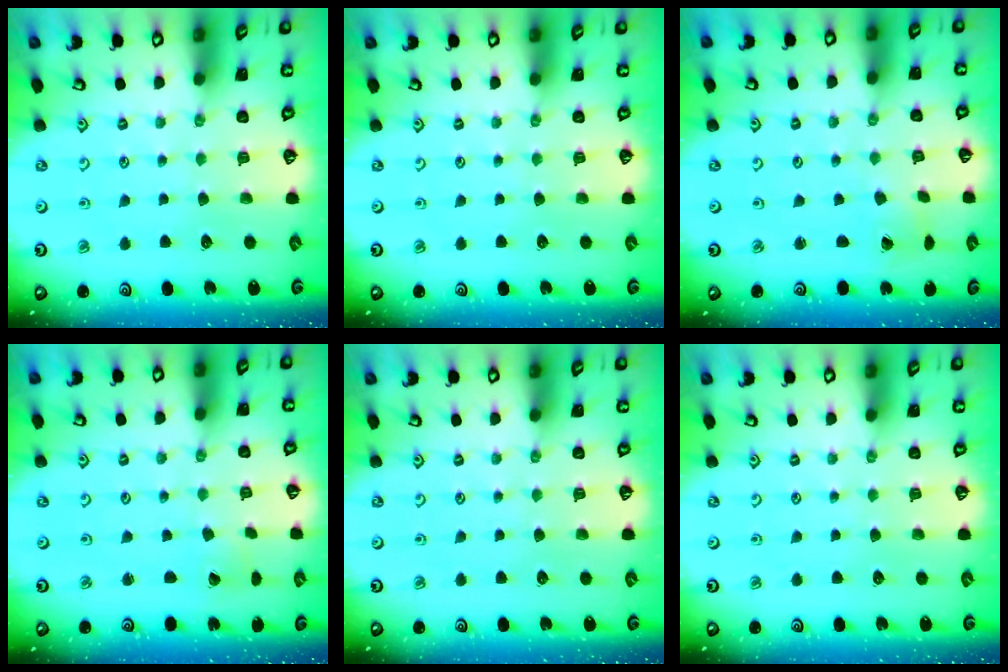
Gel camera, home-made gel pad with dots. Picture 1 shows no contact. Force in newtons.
{"total": 0.0}
{"total": 1.2, "press": 1.2, "slide": 0.1}
{"total": 1.3, "press": 1.3, "slide": 0.1}
{"total": 0.0}
{"total": 0.0}